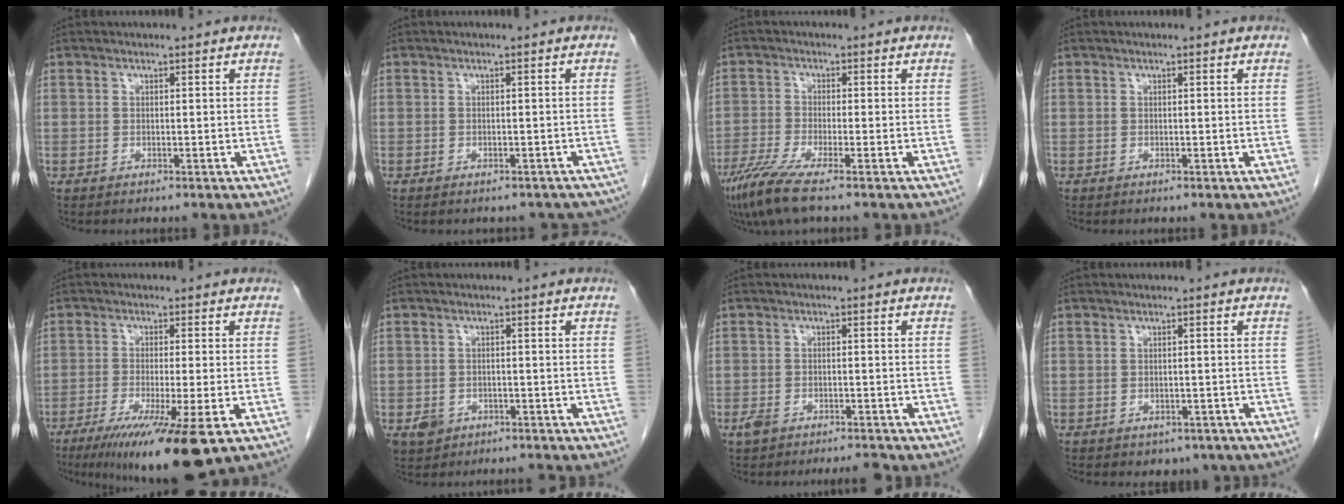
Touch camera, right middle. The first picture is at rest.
{"total": 7.5, "force": [-6.2, 3.6, 2.2], "torque": [-0.019, 0.005, -0.060]}
{"total": 6.4, "force": [-4.5, -0.1, 4.5], "torque": [-0.088, -0.020, -0.089]}
{"total": 0.0}
{"total": 12.3, "force": [-7.2, -0.1, 9.9], "torque": [-0.152, -0.038, -0.116]}
{"total": 2.8, "force": [-1.6, 2.1, 0.8], "torque": [-0.020, 0.002, -0.022]}
{"total": 3.4, "force": [-2.6, 1.1, 1.9], "torque": [-0.045, 0.002, -0.042]}
{"total": 3.1, "force": [-2.2, 2.0, 0.7], "torque": [-0.005, 0.004, -0.024]}